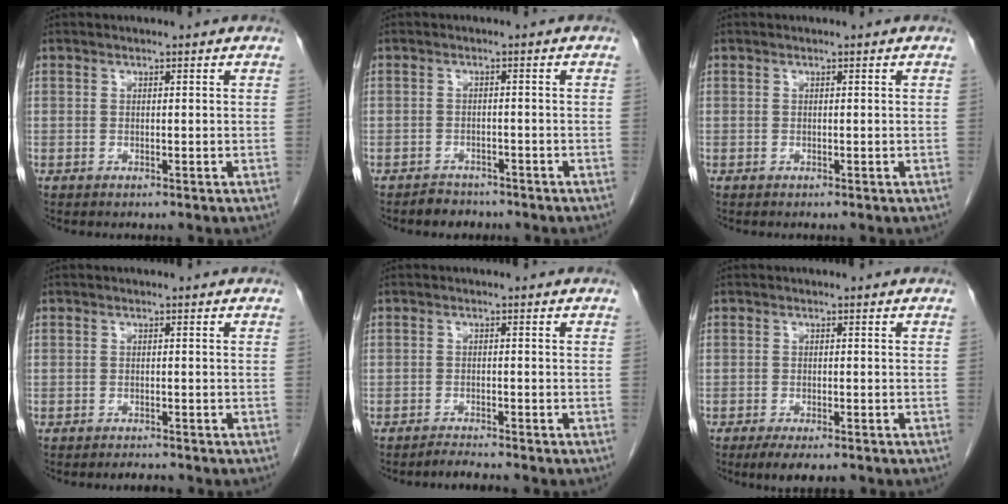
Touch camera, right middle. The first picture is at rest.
{"total": 2.7, "force": [-2.3, 1.4, 0.0], "torque": [-0.009, 0.003, -0.034]}
{"total": 0.0}
{"total": 1.3, "force": [-1.3, 0.1, 0.3], "torque": [-0.008, -0.005, -0.016]}
{"total": 1.9, "force": [-1.8, -0.5, 0.2], "torque": [-0.009, -0.011, -0.032]}
{"total": 4.6, "force": [-3.5, 1.3, 2.8], "torque": [-0.040, -0.008, -0.051]}